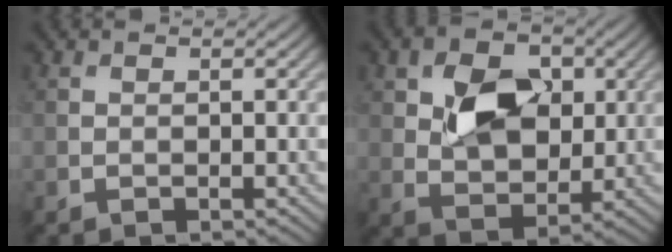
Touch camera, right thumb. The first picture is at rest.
{"total": 8.1, "force": [1.9, 5.5, 5.6], "torque": [-0.104, 0.000, 0.028]}